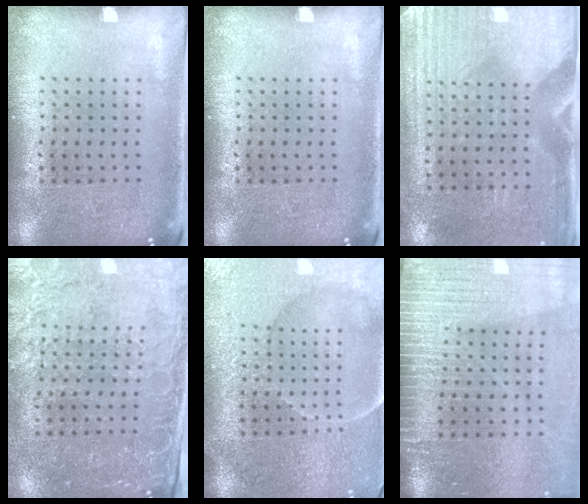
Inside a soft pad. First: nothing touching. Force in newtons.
{"total": 0.0}
{"total": 3.0, "press": 2.7, "slide": 1.5}
{"total": 3.2, "press": 2.9, "slide": 1.2}
{"total": 3.7, "press": 3.5, "slide": 1.1}
{"total": 4.3, "press": 3.7, "slide": 2.3}